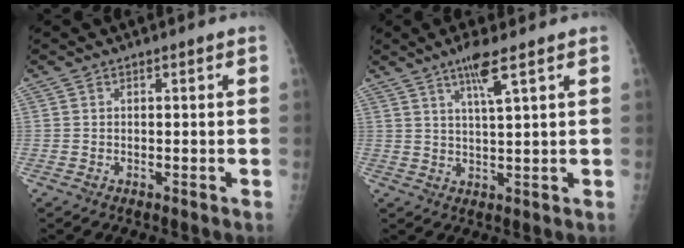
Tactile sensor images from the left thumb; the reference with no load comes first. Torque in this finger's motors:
{"motor_torque": [0.00, 0.06, 0.50, -0.18, 0.08]}